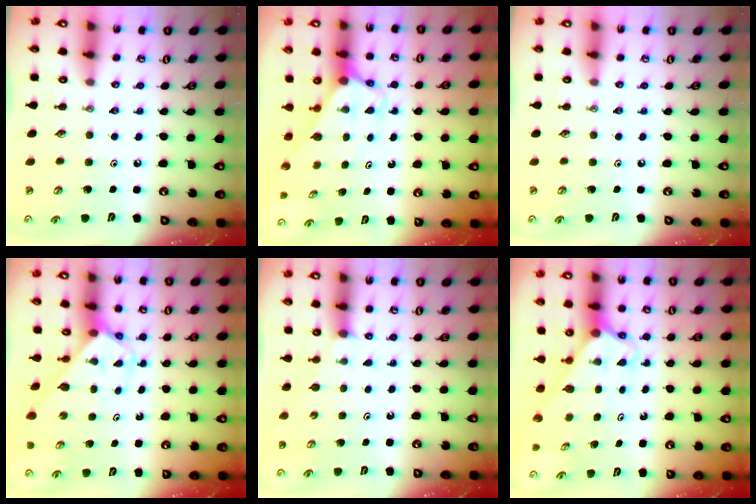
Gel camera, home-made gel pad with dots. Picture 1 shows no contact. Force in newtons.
{"total": 2.8, "press": 2.8, "slide": 0.1}
{"total": 0.0}
{"total": 2.9, "press": 2.9, "slide": 0.1}
{"total": 2.2, "press": 2.2, "slide": 0.3}
{"total": 2.4, "press": 2.4, "slide": 0.1}